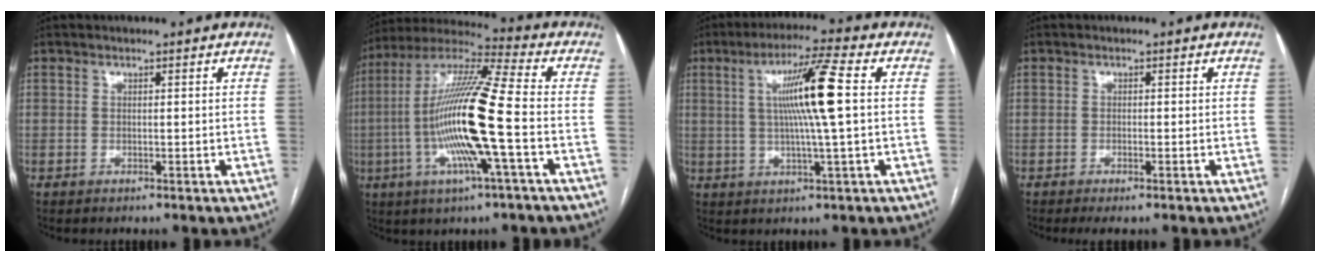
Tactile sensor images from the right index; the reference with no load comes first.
{"total": 17.7, "force": [-3.4, 0.3, 17.4], "torque": [-0.345, -0.004, -0.073]}
{"total": 10.4, "force": [1.5, -1.0, 10.2], "torque": [-0.181, 0.004, 0.026]}
{"total": 1.6, "force": [-1.0, 0.1, 1.3], "torque": [-0.026, -0.004, -0.015]}